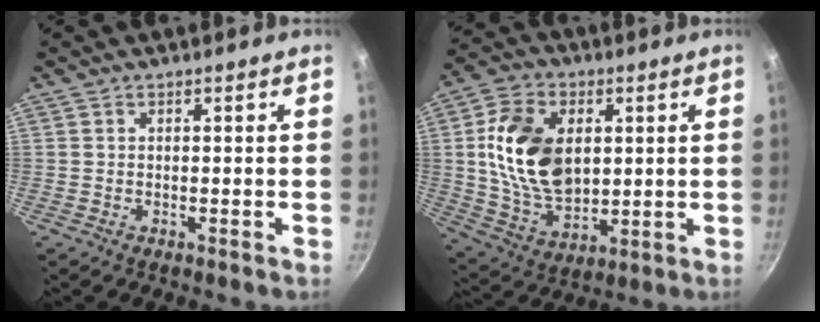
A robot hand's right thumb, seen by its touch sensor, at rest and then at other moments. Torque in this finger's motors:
{"motor_torque": [0.03, 1.31, 1.10, 0.55, 0.17]}